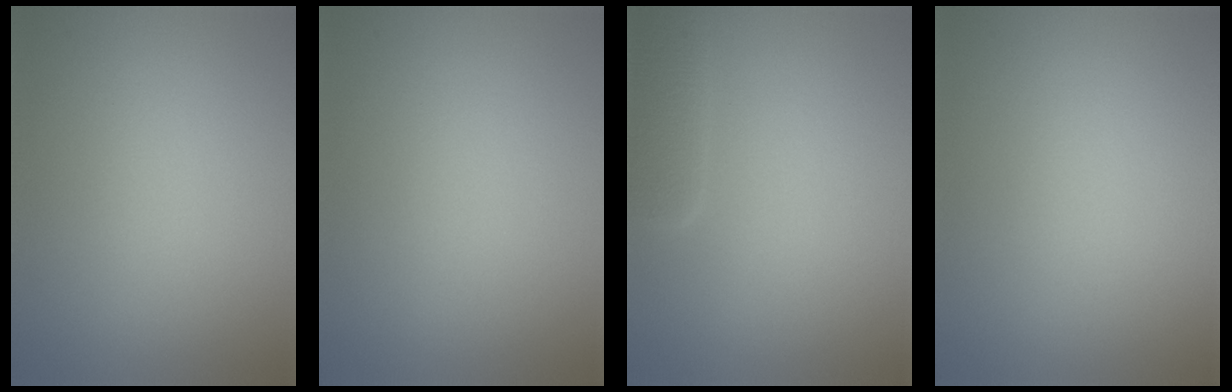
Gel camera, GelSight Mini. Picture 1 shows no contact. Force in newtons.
{"total": 0.0}
{"total": 2.5, "press": 2.5, "slide": 0.3}
{"total": 0.0}